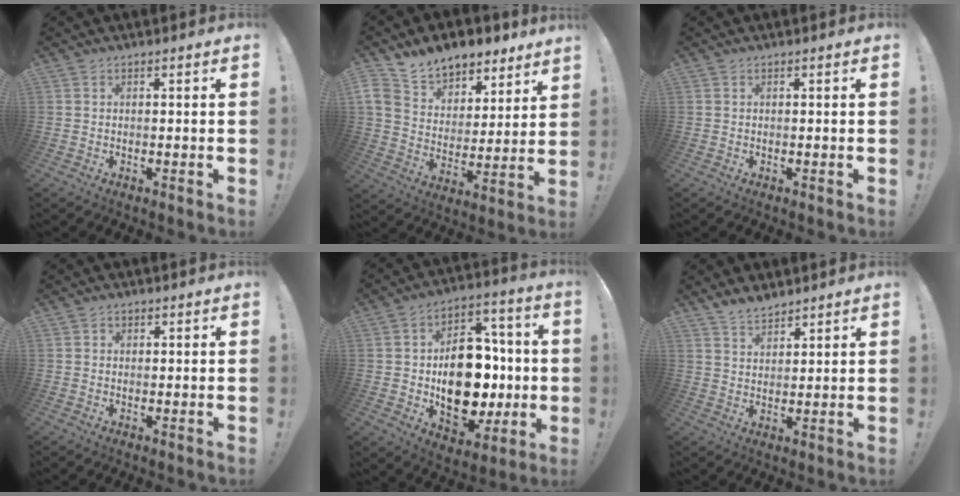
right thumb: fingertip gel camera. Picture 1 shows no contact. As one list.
[{"total": 12.7, "force": [10.2, 6.8, 3.2], "torque": [-0.064, -0.069, 0.194]}, {"total": 0.0}, {"total": 1.1, "force": [0.4, 1.0, 0.2], "torque": [0.004, -0.001, 0.005]}, {"total": 20.2, "force": [-2.2, 13.7, 14.6], "torque": [-0.232, 0.016, -0.020]}, {"total": 5.7, "force": [5.0, 2.2, 1.5], "torque": [-0.031, -0.028, 0.096]}]